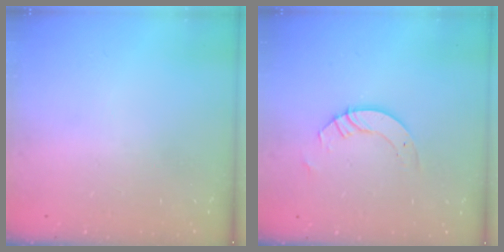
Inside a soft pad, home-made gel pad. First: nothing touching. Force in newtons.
{"total": 3.5, "press": 3.5, "slide": 0.3}